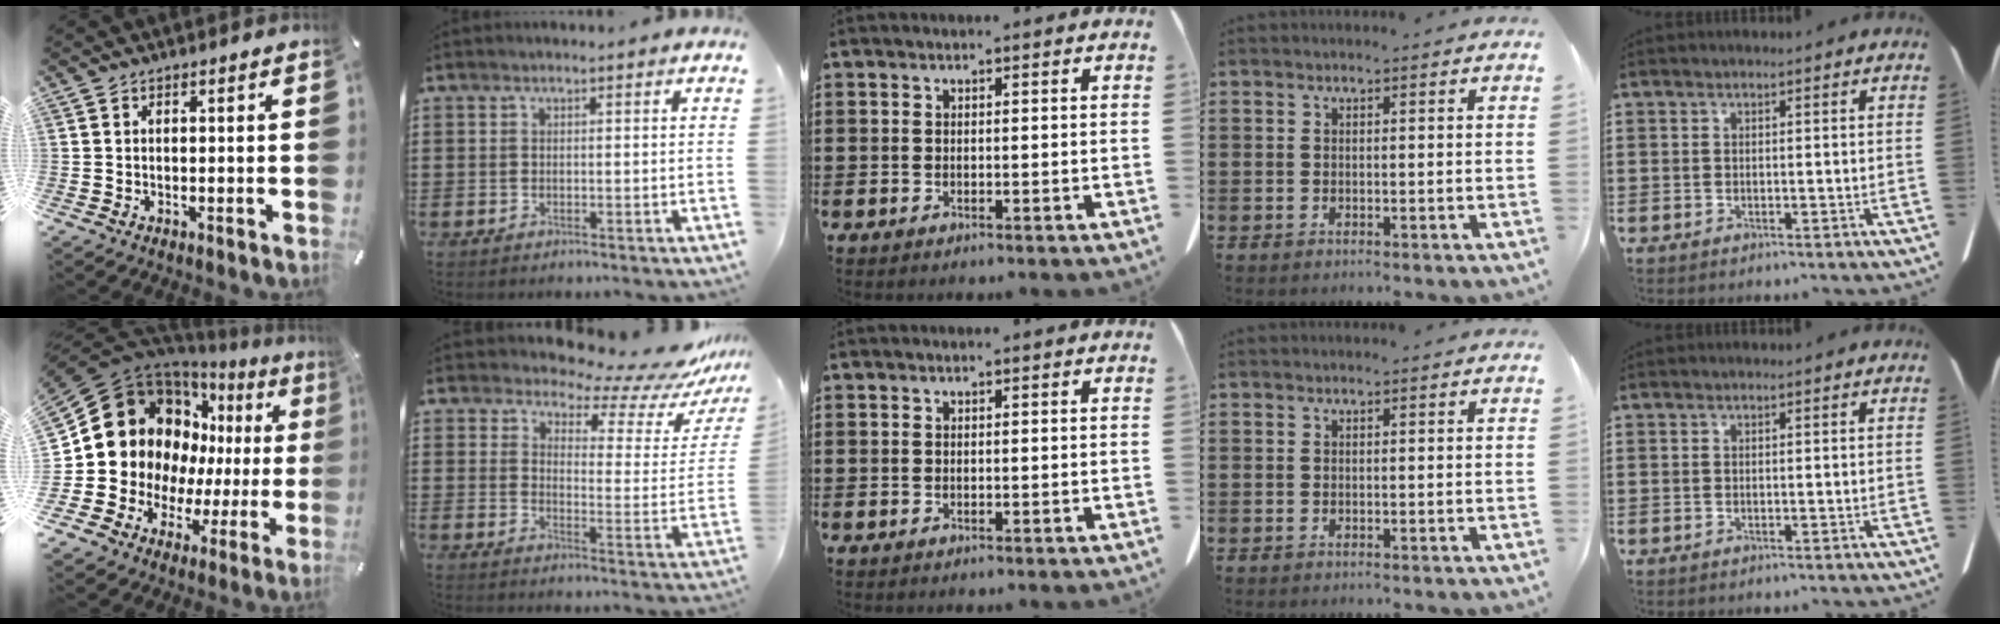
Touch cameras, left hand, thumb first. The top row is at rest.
{"thumb": {"total": 18.6, "force": [5.6, 15.4, 8.8], "torque": [-0.162, -0.048, 0.127]}, "index": {"total": 7.6, "force": [6.7, 2.3, 2.7], "torque": [-0.053, -0.055, 0.112]}}